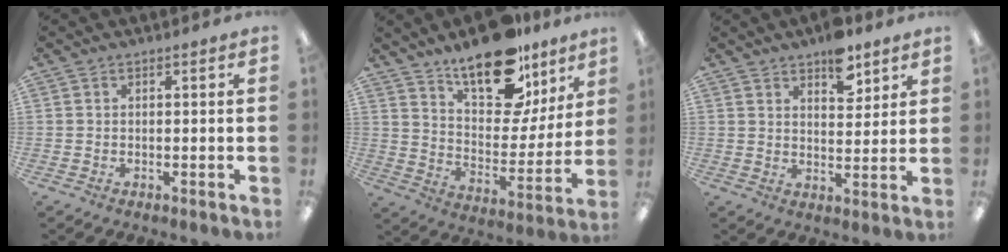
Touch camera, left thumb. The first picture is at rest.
{"total": 20.4, "force": [14.4, 9.2, 11.3], "torque": [-0.172, -0.088, 0.246]}
{"total": 8.2, "force": [5.8, 4.0, 4.2], "torque": [-0.042, -0.031, 0.096]}